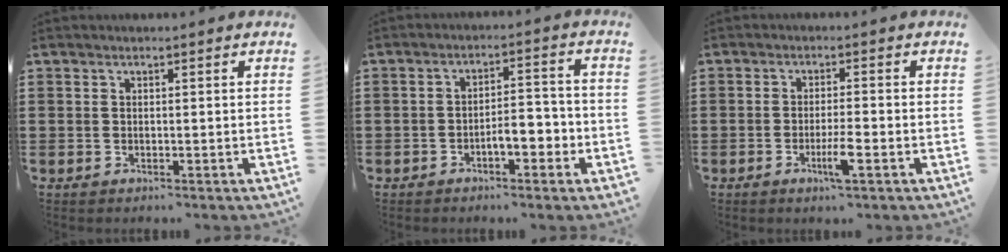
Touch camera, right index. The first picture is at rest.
{"total": 4.6, "force": [-2.3, 1.6, 3.6], "torque": [-0.056, 0.005, -0.046]}
{"total": 3.9, "force": [-1.7, 0.2, 3.5], "torque": [-0.066, -0.009, -0.031]}